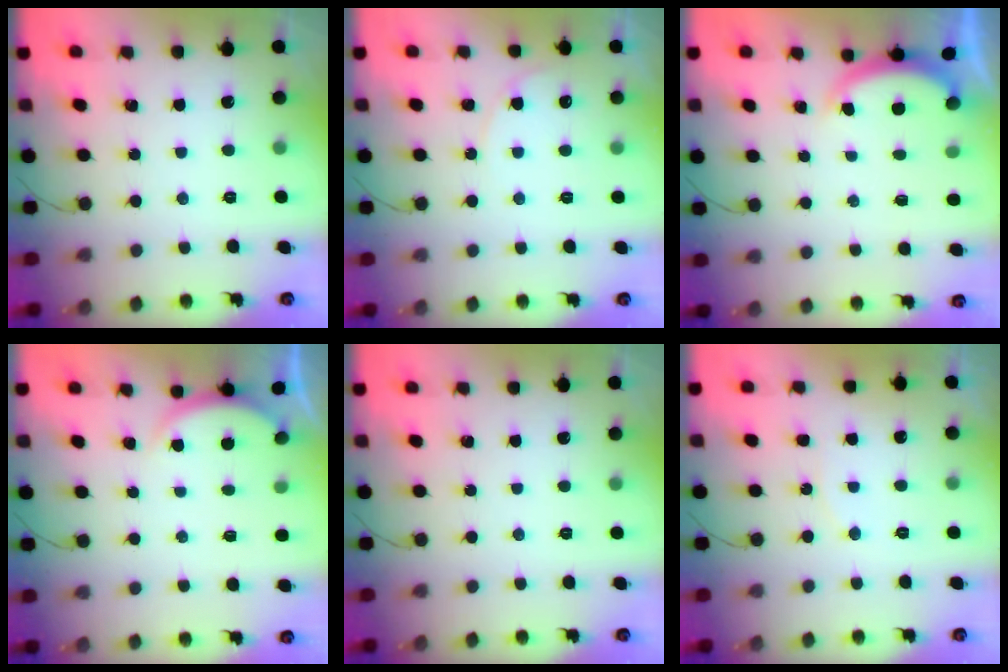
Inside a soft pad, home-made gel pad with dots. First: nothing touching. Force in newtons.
{"total": 5.6, "press": 5.6, "slide": 0.2}
{"total": 2.2, "press": 2.2, "slide": 0.5}
{"total": 1.9, "press": 1.9, "slide": 0.5}
{"total": 0.0}
{"total": 4.5, "press": 4.5, "slide": 0.5}